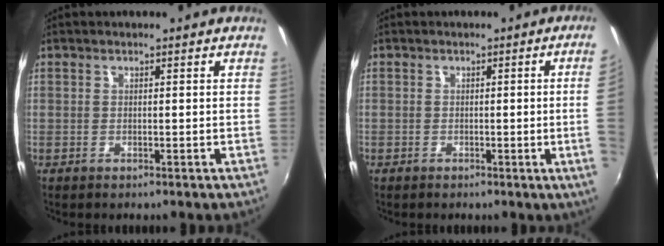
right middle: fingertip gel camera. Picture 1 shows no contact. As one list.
[{"total": 4.8, "force": [0.1, -1.8, 4.4], "torque": [-0.068, -0.008, 0.007]}]